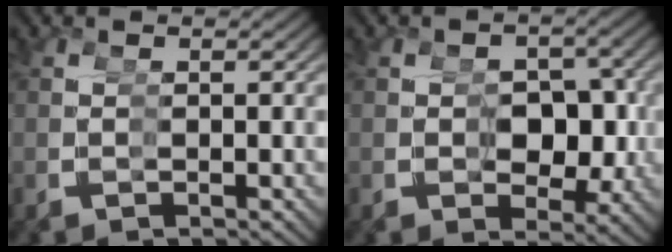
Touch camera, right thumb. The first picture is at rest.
{"total": 6.0, "force": [-0.5, 4.1, 4.3], "torque": [-0.075, -0.023, 0.001]}